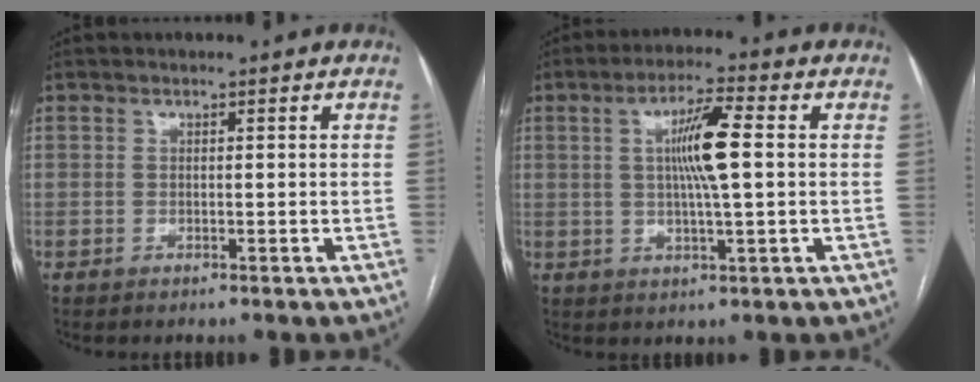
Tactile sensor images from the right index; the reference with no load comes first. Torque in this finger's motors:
{"motor_torque": [0.61, 0.04, 0.26, 0.15]}